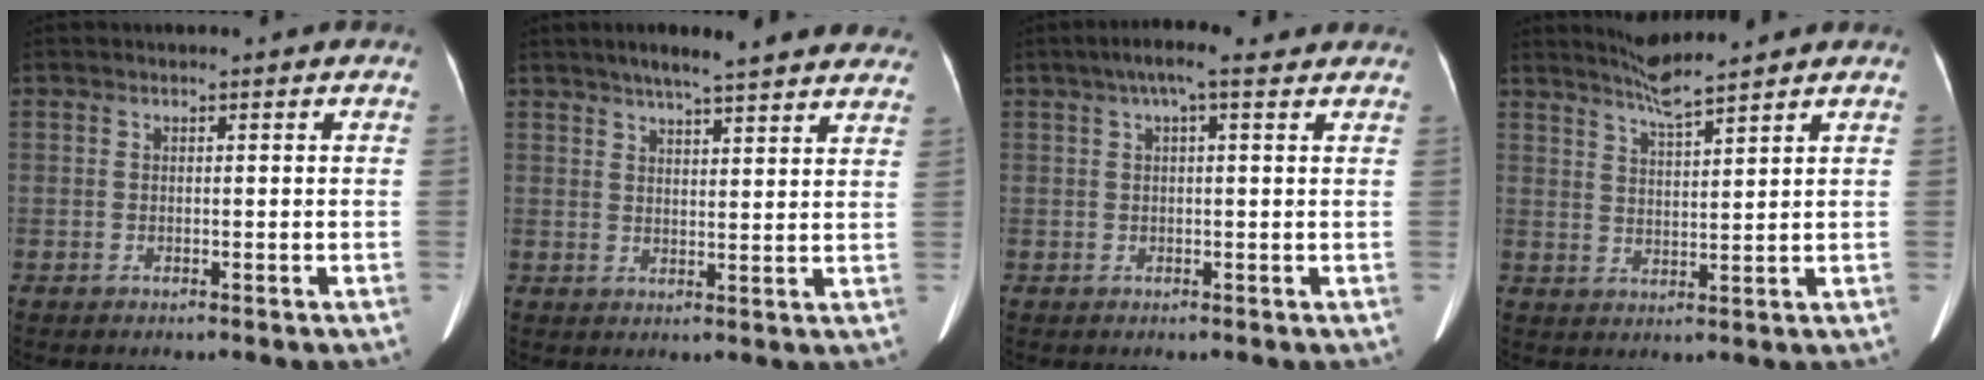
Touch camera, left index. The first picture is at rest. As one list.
[{"total": 16.2, "force": [13.8, 2.4, 8.1], "torque": [-0.109, 0.027, 0.173]}, {"total": 6.0, "force": [4.0, 1.1, 4.3], "torque": [-0.068, 0.040, 0.061]}, {"total": 5.2, "force": [4.7, -0.8, 2.0], "torque": [-0.045, -0.001, 0.092]}]